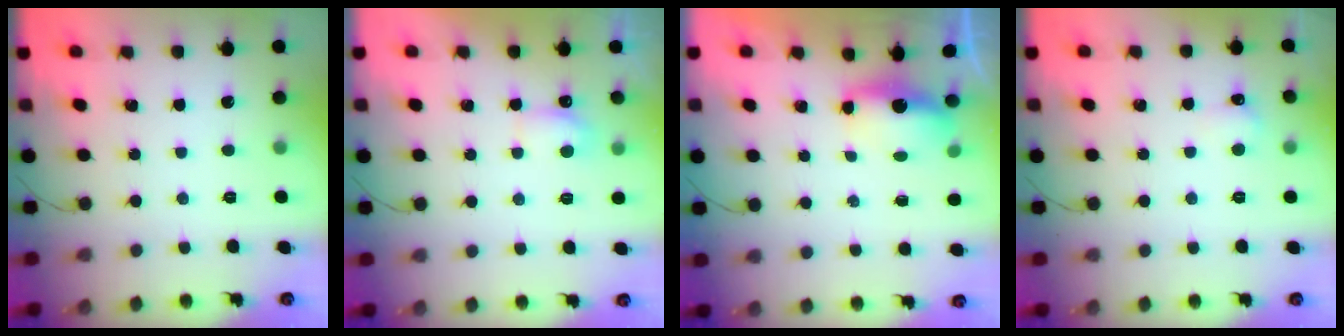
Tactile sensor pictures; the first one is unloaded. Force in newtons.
{"total": 4.4, "press": 4.2, "slide": 1.4}
{"total": 5.8, "press": 5.8, "slide": 0.2}
{"total": 3.5, "press": 3.3, "slide": 1.0}